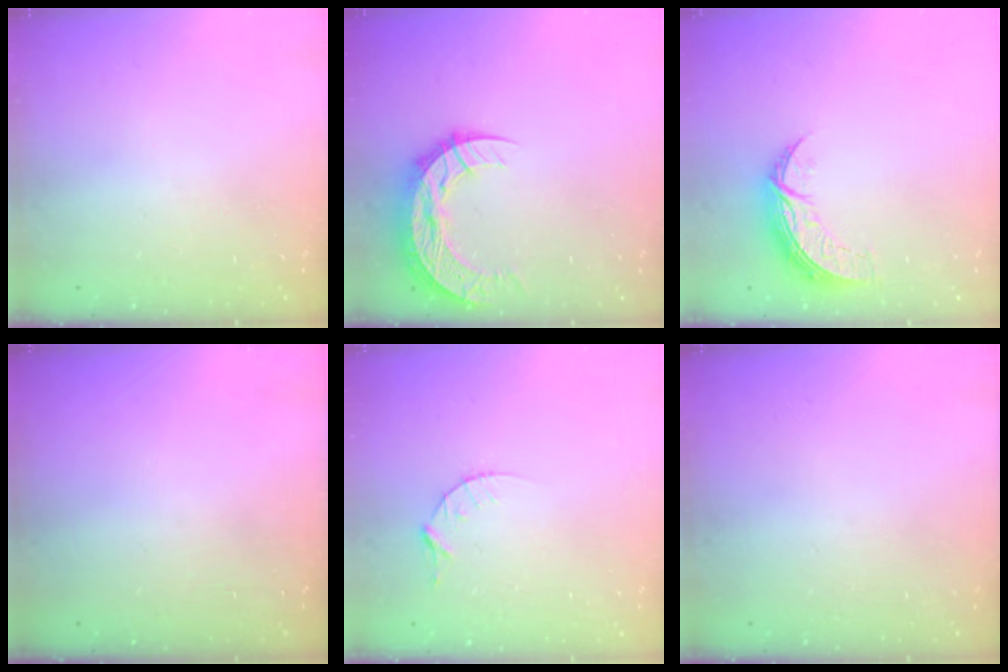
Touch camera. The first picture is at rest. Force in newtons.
{"total": 12.6, "press": 12.6, "slide": 0.9}
{"total": 7.5, "press": 7.5, "slide": 0.5}
{"total": 0.0}
{"total": 3.8, "press": 3.7, "slide": 0.5}
{"total": 0.0}